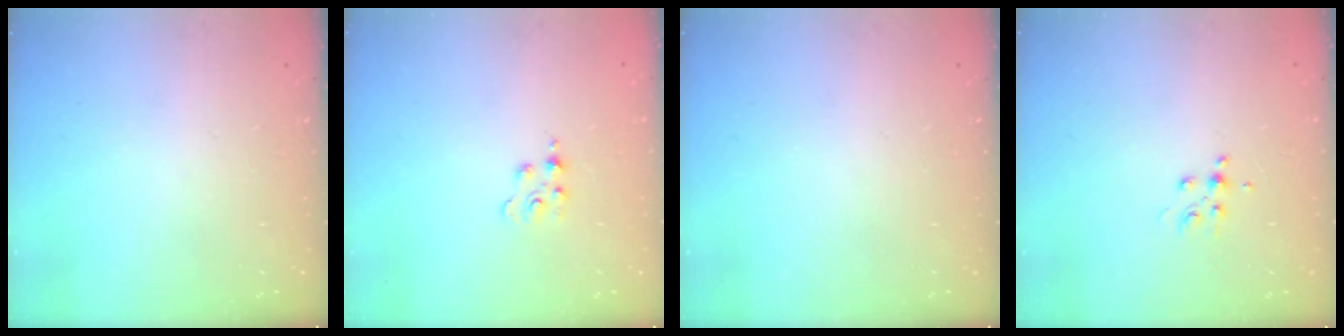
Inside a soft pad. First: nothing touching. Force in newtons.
{"total": 1.8, "press": 1.8, "slide": 0.4}
{"total": 0.0}
{"total": 5.0, "press": 4.9, "slide": 1.2}